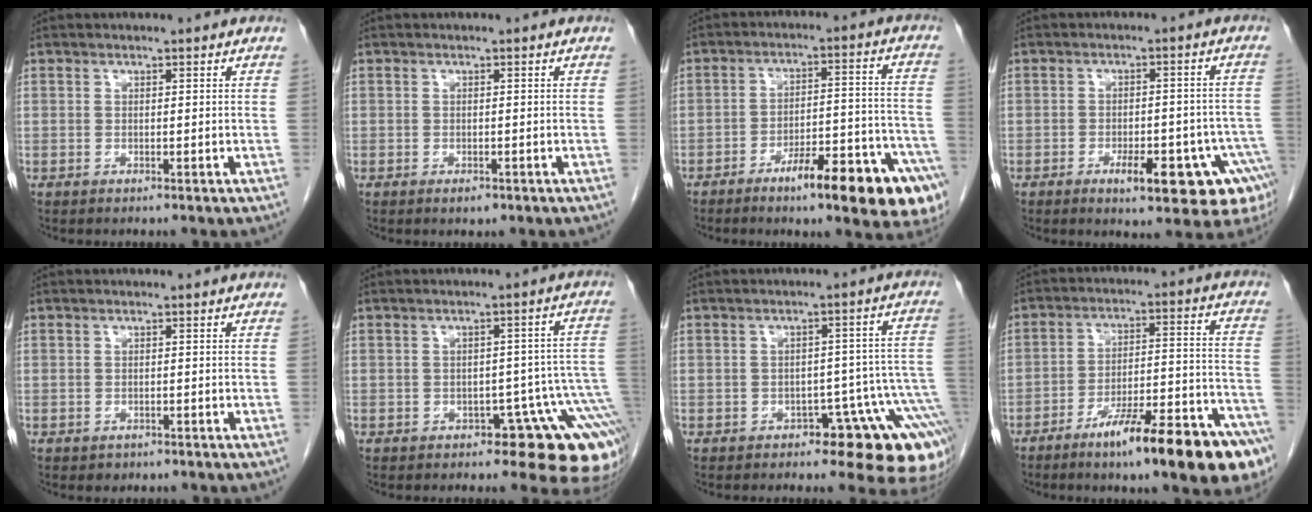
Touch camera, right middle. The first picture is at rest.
{"total": 1.1, "force": [-0.7, 0.5, 0.7], "torque": [-0.014, -0.002, -0.005]}
{"total": 16.5, "force": [-9.9, 2.5, 12.9], "torque": [-0.112, 0.032, -0.136]}
{"total": 13.3, "force": [-7.1, 3.9, 10.5], "torque": [-0.063, 0.020, -0.084]}
{"total": 1.0, "force": [-0.7, 0.7, 0.2], "torque": [-0.010, 0.000, -0.005]}
{"total": 9.8, "force": [-6.0, 4.1, 6.6], "torque": [-0.027, 0.030, -0.072]}
{"total": 10.7, "force": [-6.7, 3.8, 7.4], "torque": [-0.033, 0.035, -0.084]}
{"total": 18.6, "force": [-12.0, 1.6, 14.1], "torque": [-0.155, 0.017, -0.185]}